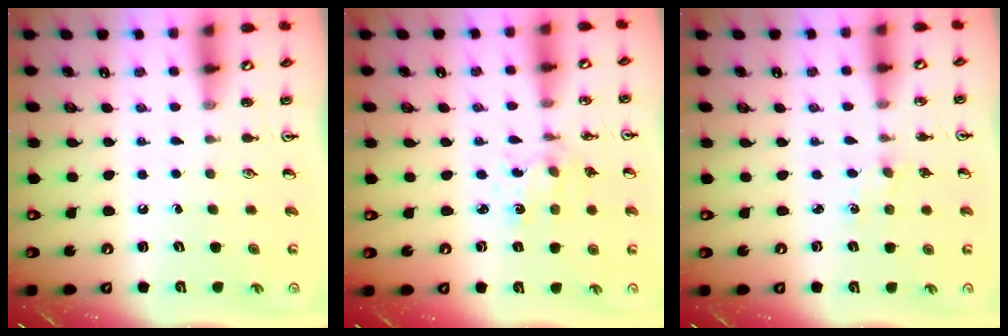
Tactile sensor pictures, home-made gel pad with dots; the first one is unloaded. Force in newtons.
{"total": 1.8, "press": 1.7, "slide": 0.3}
{"total": 1.3, "press": 1.3, "slide": 0.3}